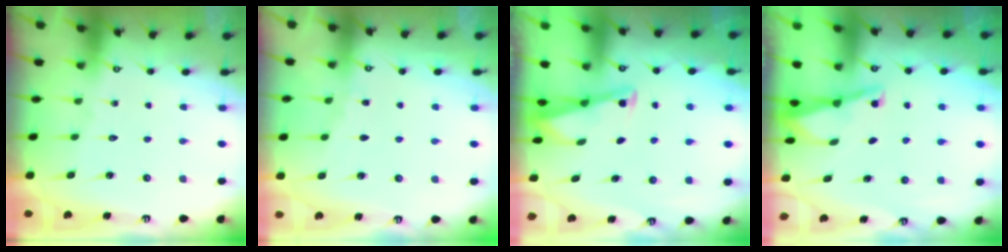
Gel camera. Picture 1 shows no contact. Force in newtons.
{"total": 2.8, "press": 2.8, "slide": 0.4}
{"total": 2.9, "press": 2.9, "slide": 0.4}
{"total": 2.9, "press": 2.8, "slide": 0.3}